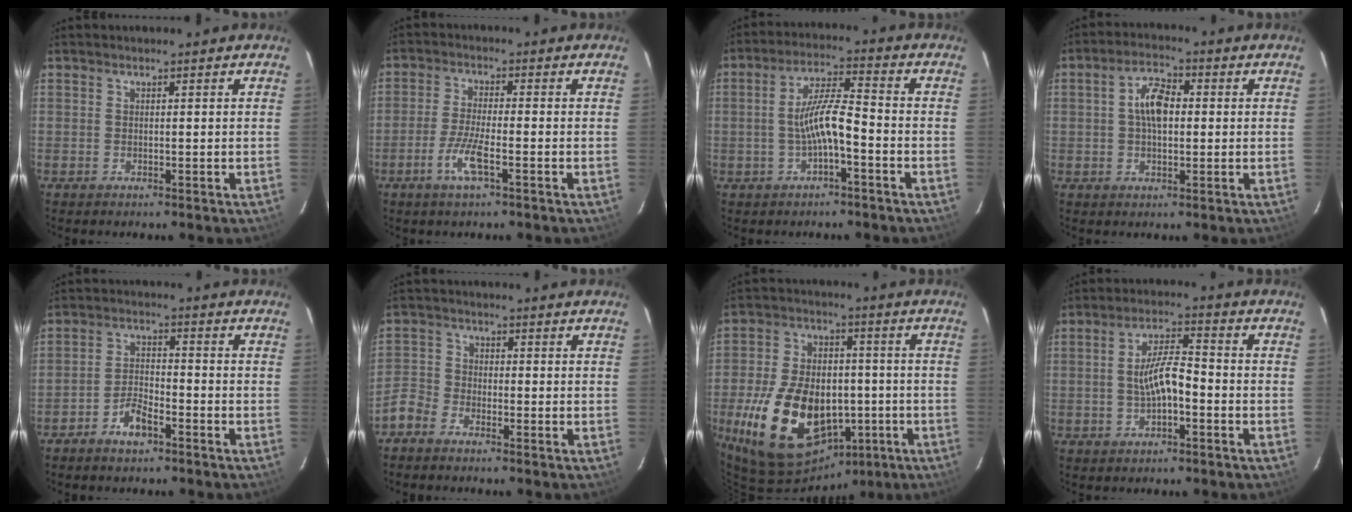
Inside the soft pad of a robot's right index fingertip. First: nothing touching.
{"total": 5.7, "force": [-2.8, 0.7, 5.0], "torque": [-0.111, -0.005, -0.058]}
{"total": 7.4, "force": [-2.3, 1.3, 6.9], "torque": [-0.139, 0.011, -0.038]}
{"total": 6.4, "force": [0.5, 3.5, 5.3], "torque": [-0.100, 0.018, 0.009]}
{"total": 4.7, "force": [-3.5, 1.8, 2.6], "torque": [-0.063, 0.008, -0.066]}
{"total": 3.9, "force": [-3.1, 2.3, 0.8], "torque": [-0.018, 0.009, -0.073]}
{"total": 20.9, "force": [-6.8, 13.6, 14.4], "torque": [-0.298, 0.009, -0.087]}
{"total": 6.8, "force": [-1.7, 2.3, 6.2], "torque": [-0.118, 0.013, -0.025]}